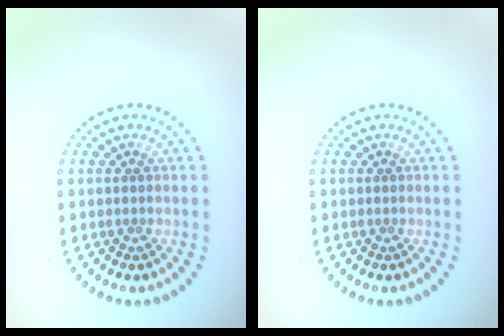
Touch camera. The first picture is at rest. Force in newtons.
{"total": 0.0}